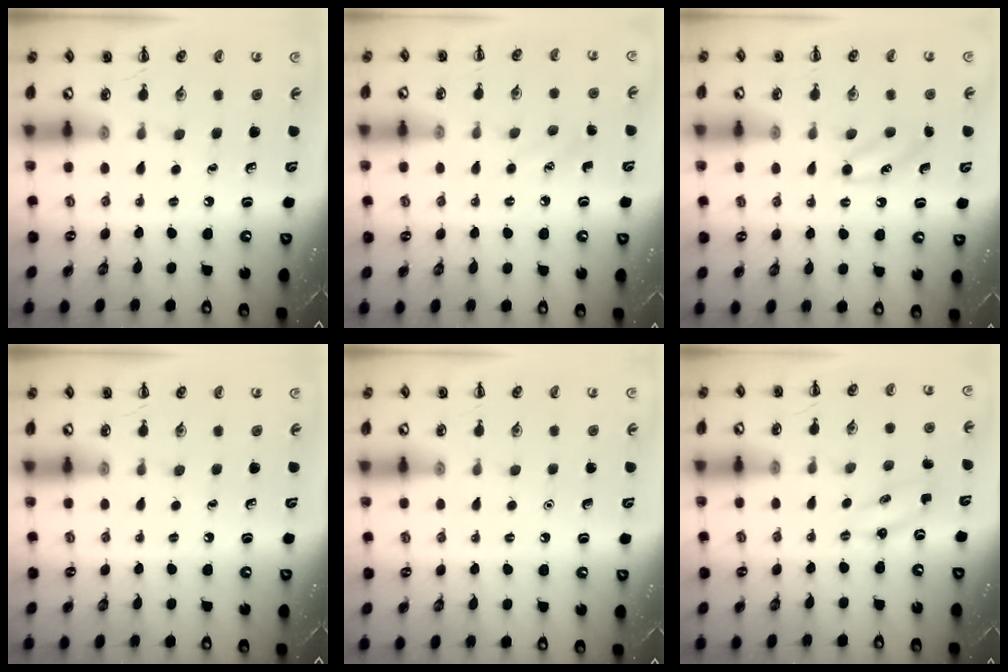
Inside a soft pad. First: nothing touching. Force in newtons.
{"total": 5.8, "press": 5.5, "slide": 1.8}
{"total": 7.5, "press": 7.2, "slide": 2.0}
{"total": 0.0}
{"total": 1.5, "press": 1.5, "slide": 0.1}
{"total": 2.7, "press": 2.6, "slide": 0.8}